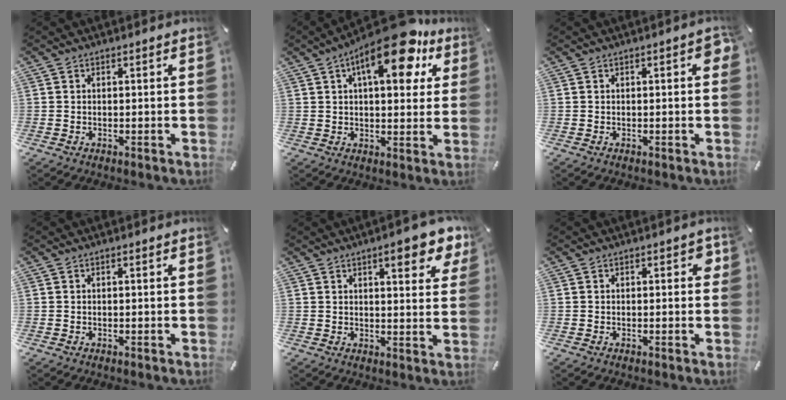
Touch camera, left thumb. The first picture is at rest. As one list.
[{"total": 16.5, "force": [8.8, 6.5, 12.3], "torque": [-0.180, -0.035, 0.139]}, {"total": 2.0, "force": [0.2, 0.7, 1.9], "torque": [-0.027, 0.004, -0.001]}, {"total": 0.0}, {"total": 9.2, "force": [5.8, 2.7, 6.6], "torque": [-0.082, -0.032, 0.091]}, {"total": 1.7, "force": [0.3, 1.0, 1.3], "torque": [-0.009, 0.003, 0.000]}]